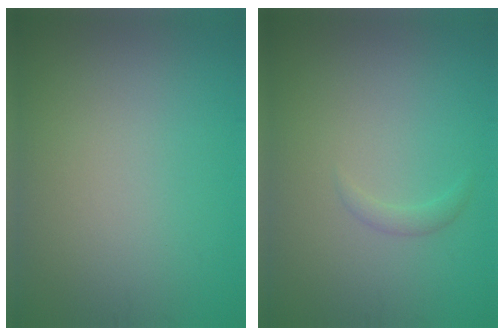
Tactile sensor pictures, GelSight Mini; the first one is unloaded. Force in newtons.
{"total": 0.9, "press": 0.9, "slide": 0.0}